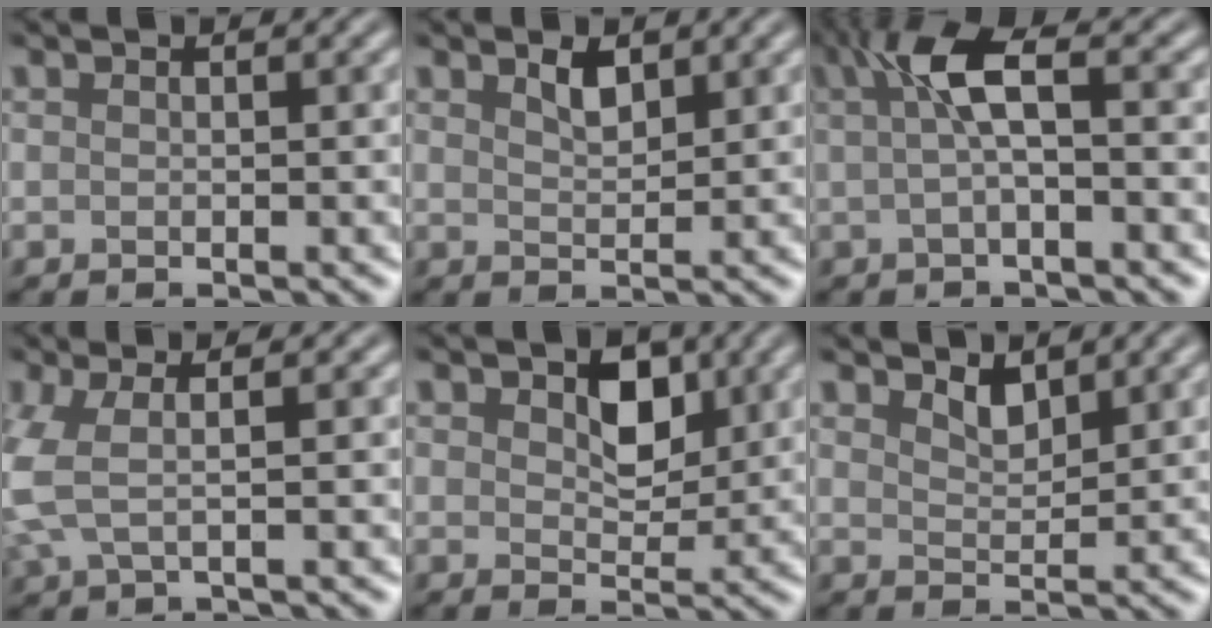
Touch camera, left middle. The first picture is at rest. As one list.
[{"total": 1.5, "force": [1.4, 0.3, 0.6], "torque": [-0.014, 0.006, 0.028]}, {"total": 3.9, "force": [0.8, 0.8, 3.7], "torque": [-0.072, 0.015, 0.014]}, {"total": 3.1, "force": [0.3, 1.1, 2.9], "torque": [-0.078, 0.006, 0.005]}, {"total": 3.3, "force": [1.6, 2.1, 2.1], "torque": [-0.040, 0.004, 0.028]}, {"total": 1.8, "force": [1.7, 0.3, 0.2], "torque": [-0.010, 0.000, 0.036]}]